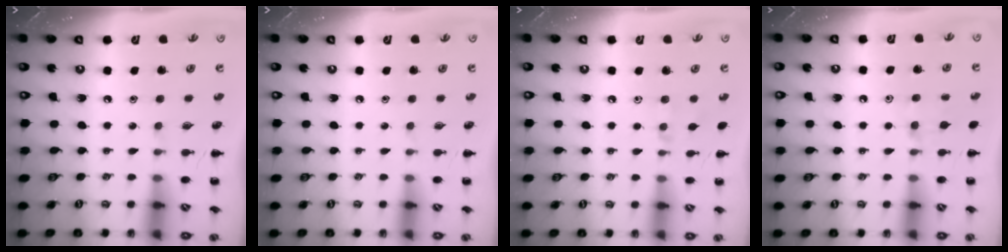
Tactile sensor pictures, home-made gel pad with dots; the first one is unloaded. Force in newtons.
{"total": 0.0}
{"total": 3.6, "press": 3.3, "slide": 1.4}
{"total": 7.1, "press": 6.8, "slide": 2.0}